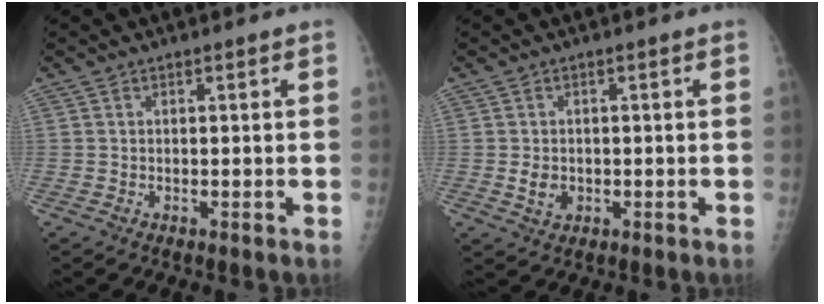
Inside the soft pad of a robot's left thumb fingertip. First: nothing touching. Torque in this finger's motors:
{"motor_torque": [-0.09, 0.09, 0.10, -0.10, 0.00]}